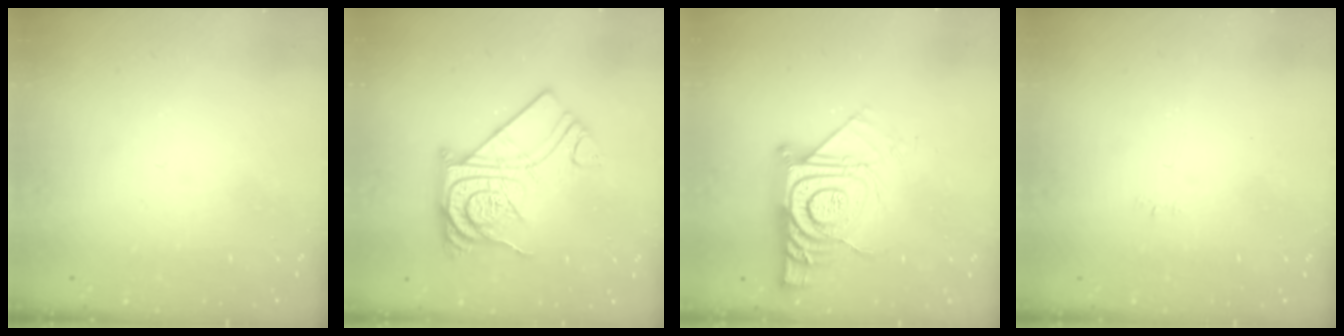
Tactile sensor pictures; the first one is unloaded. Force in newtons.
{"total": 15.9, "press": 15.9, "slide": 1.4}
{"total": 15.3, "press": 15.2, "slide": 1.1}
{"total": 2.5, "press": 2.5, "slide": 0.3}